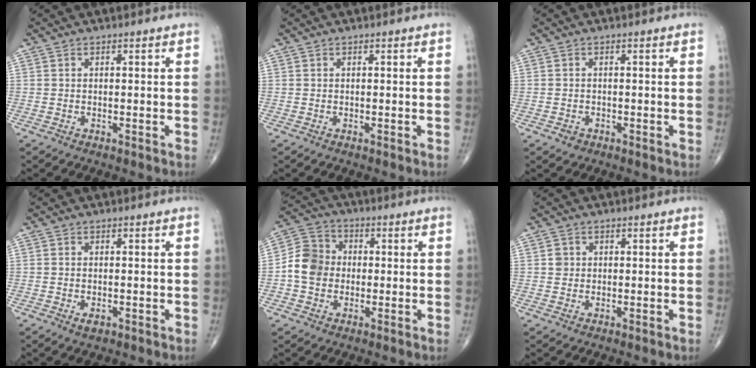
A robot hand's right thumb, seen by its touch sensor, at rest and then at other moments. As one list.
[{"total": 0.0}, {"total": 1.4, "force": [-0.7, 1.1, 0.5], "torque": [-0.002, 0.005, -0.009]}, {"total": 1.6, "force": [-0.6, 0.9, 1.2], "torque": [-0.018, 0.000, -0.008]}, {"total": 8.3, "force": [-0.7, 7.2, 4.1], "torque": [-0.060, 0.025, -0.026]}, {"total": 1.4, "force": [0.2, 1.4, 0.4], "torque": [0.001, 0.002, 0.003]}]